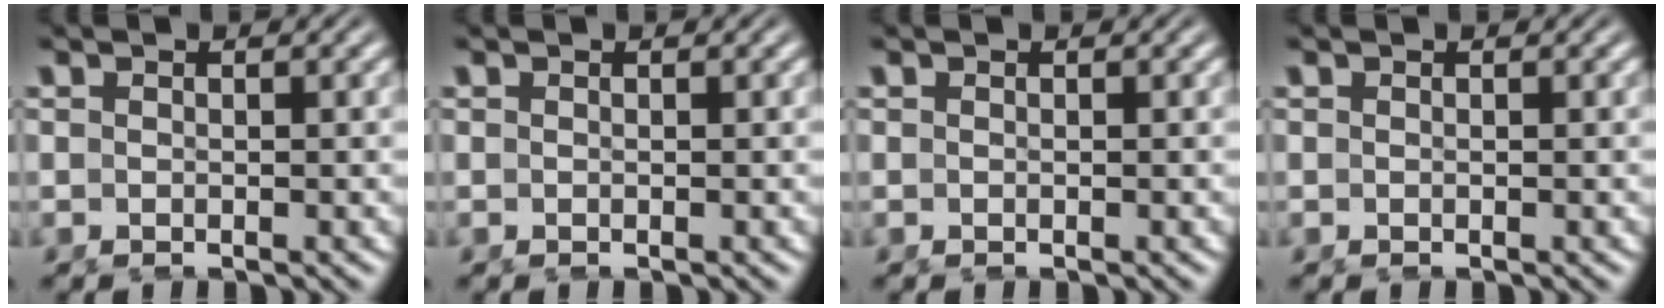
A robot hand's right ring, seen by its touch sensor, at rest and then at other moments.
{"total": 0.0}
{"total": 0.0}
{"total": 0.0}